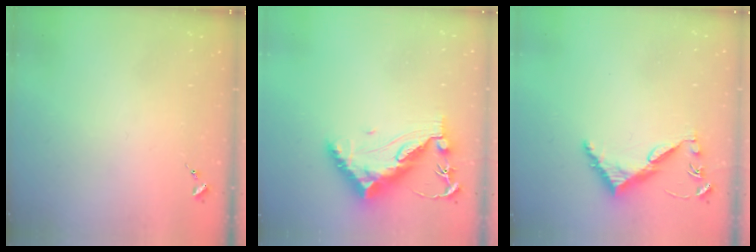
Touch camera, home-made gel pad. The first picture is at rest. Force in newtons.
{"total": 13.0, "press": 12.9, "slide": 0.7}
{"total": 6.2, "press": 6.2, "slide": 0.5}